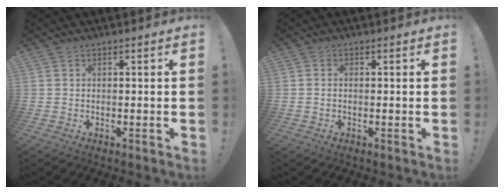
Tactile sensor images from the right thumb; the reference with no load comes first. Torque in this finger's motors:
{"motor_torque": [-0.28, -0.42, -0.07, 0.11, 0.06]}